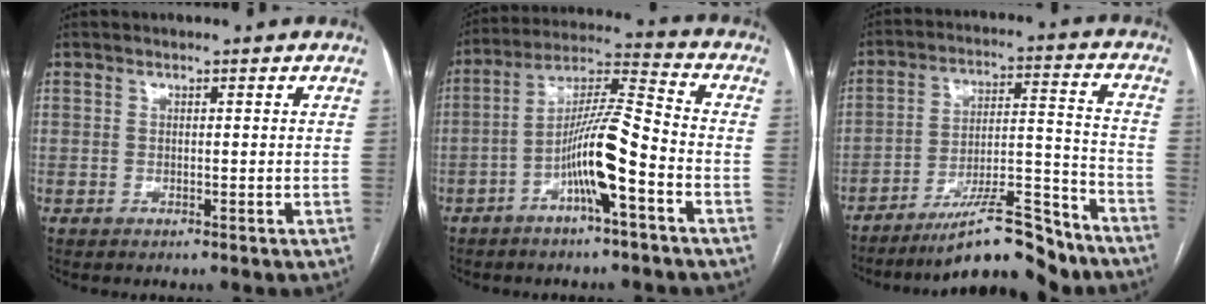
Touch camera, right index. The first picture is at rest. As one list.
[{"total": 11.1, "force": [-4.5, 0.6, 10.1], "torque": [-0.192, 0.018, -0.081]}, {"total": 15.0, "force": [-12.4, 2.2, 8.0], "torque": [-0.124, 0.024, -0.202]}]